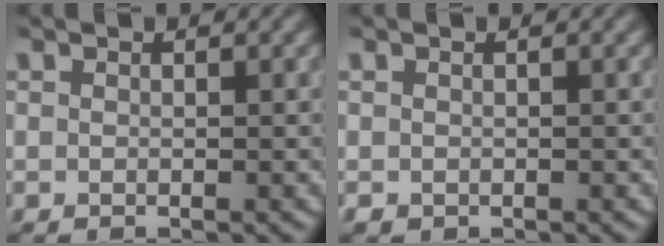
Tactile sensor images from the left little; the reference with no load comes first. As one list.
[{"total": 0.8, "force": [-0.2, 0.8, 0.1], "torque": [0.003, -0.005, -0.004]}]